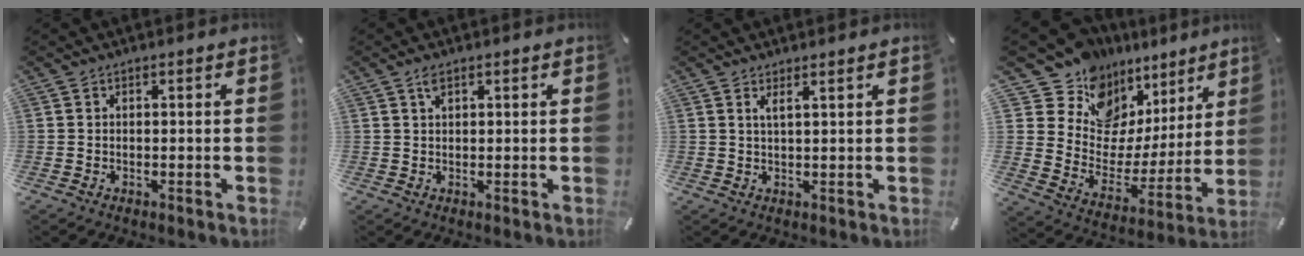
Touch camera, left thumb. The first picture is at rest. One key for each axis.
{"total": 1.8, "fx": 0.9, "fy": 0.7, "fz": 1.4, "tx": -0.031, "ty": 0.002, "tz": 0.015}
{"total": 2.3, "fx": 1.5, "fy": -0.1, "fz": 1.7, "tx": -0.036, "ty": -0.002, "tz": 0.025}
{"total": 13.5, "fx": 11.0, "fy": 7.8, "fz": 1.3, "tx": -0.040, "ty": -0.120, "tz": 0.193}